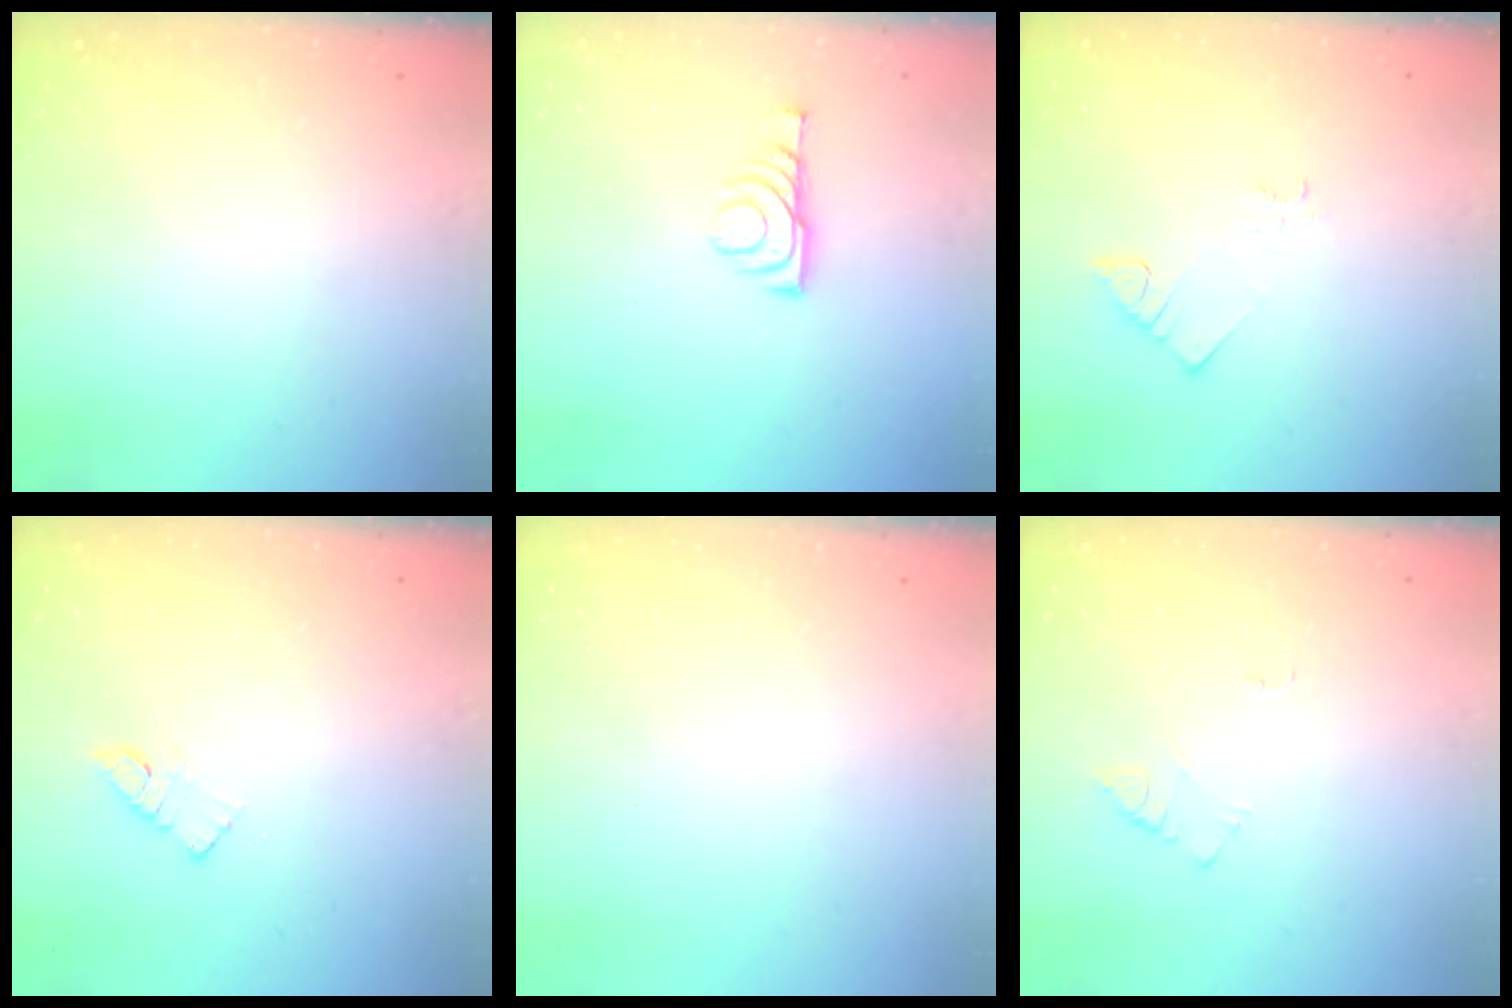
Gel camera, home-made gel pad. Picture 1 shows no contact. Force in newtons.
{"total": 7.2, "press": 7.1, "slide": 1.1}
{"total": 2.1, "press": 2.0, "slide": 0.5}
{"total": 4.9, "press": 4.9, "slide": 0.2}
{"total": 1.6, "press": 1.6, "slide": 0.1}
{"total": 4.2, "press": 4.2, "slide": 0.4}